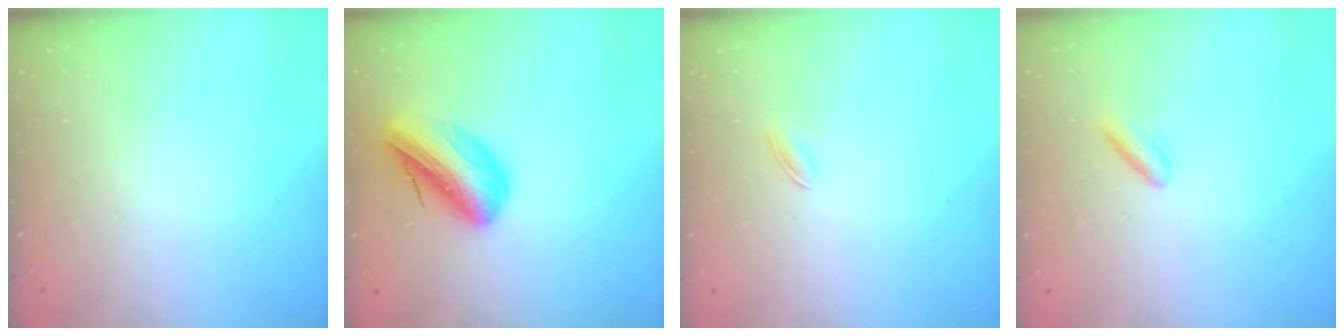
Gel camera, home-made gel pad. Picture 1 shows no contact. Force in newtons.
{"total": 14.5, "press": 14.1, "slide": 3.4}
{"total": 1.6, "press": 1.5, "slide": 0.5}
{"total": 2.9, "press": 2.5, "slide": 1.3}